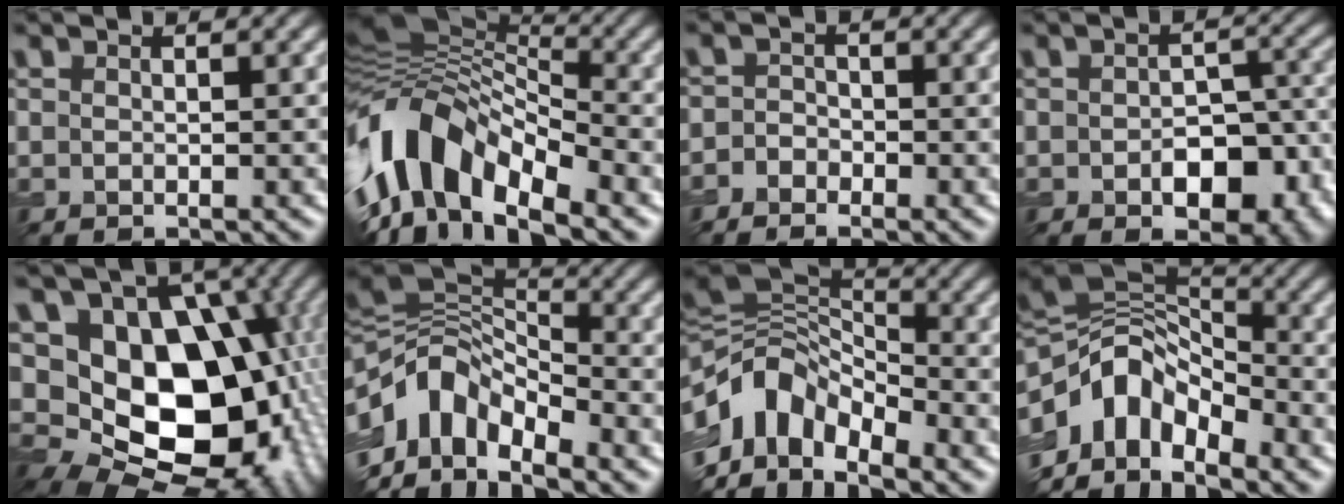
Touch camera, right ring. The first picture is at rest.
{"total": 13.0, "force": [-4.0, 7.4, 9.9], "torque": [-0.185, 0.015, -0.090]}
{"total": 1.7, "force": [-1.2, 1.2, 0.3], "torque": [0.014, 0.005, -0.030]}
{"total": 8.1, "force": [-2.7, 4.7, 6.1], "torque": [-0.078, -0.018, -0.030]}
{"total": 15.1, "force": [0.1, 10.8, 10.6], "torque": [-0.141, -0.012, -0.005]}
{"total": 9.5, "force": [-4.4, 5.8, 6.2], "torque": [-0.110, 0.010, -0.094]}
{"total": 9.7, "force": [-4.6, 5.9, 6.1], "torque": [-0.110, 0.007, -0.098]}
{"total": 8.8, "force": [-4.5, 5.2, 5.5], "torque": [-0.090, 0.012, -0.094]}